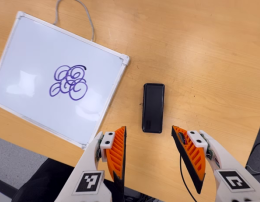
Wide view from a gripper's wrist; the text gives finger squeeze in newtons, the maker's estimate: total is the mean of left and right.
{"total": 0.0}